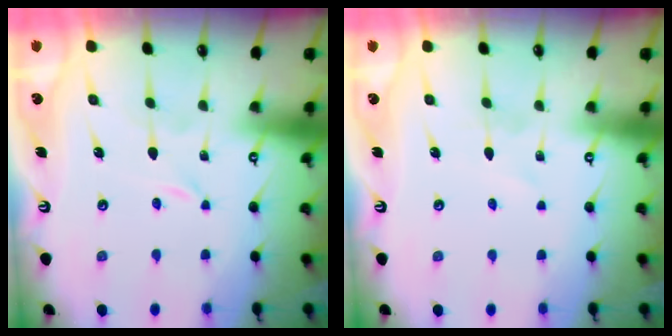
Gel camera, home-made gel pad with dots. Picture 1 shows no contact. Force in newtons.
{"total": 1.4, "press": 1.4, "slide": 0.1}